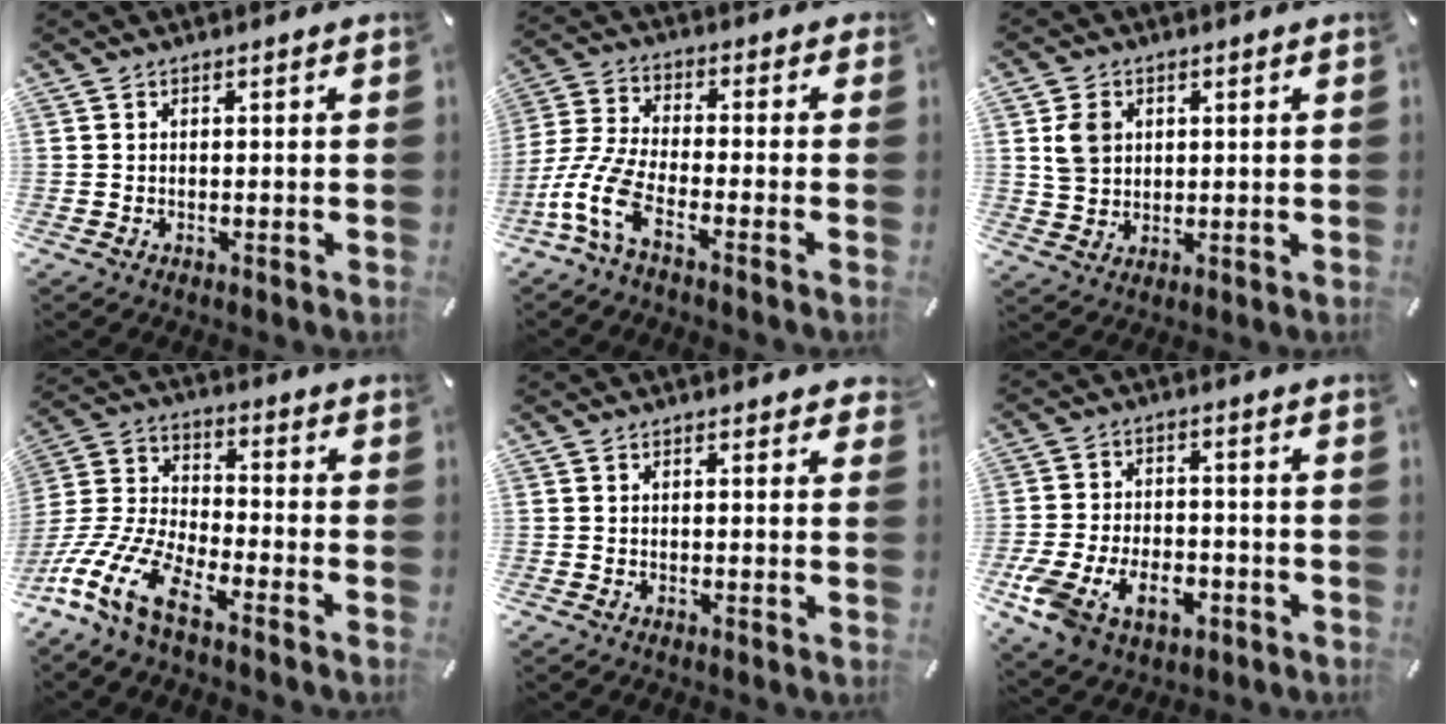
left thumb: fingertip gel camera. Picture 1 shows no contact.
{"total": 12.2, "force": [-6.7, 5.1, 8.8], "torque": [-0.205, 0.005, -0.130]}
{"total": 5.7, "force": [1.6, 5.1, 1.9], "torque": [-0.041, 0.003, 0.028]}
{"total": 14.6, "force": [-10.3, 5.2, 9.0], "torque": [-0.198, 0.032, -0.192]}
{"total": 1.2, "force": [0.8, 0.7, 0.5], "torque": [0.005, -0.004, 0.012]}
{"total": 12.7, "force": [-5.1, 8.3, 8.0], "torque": [-0.161, 0.020, -0.088]}